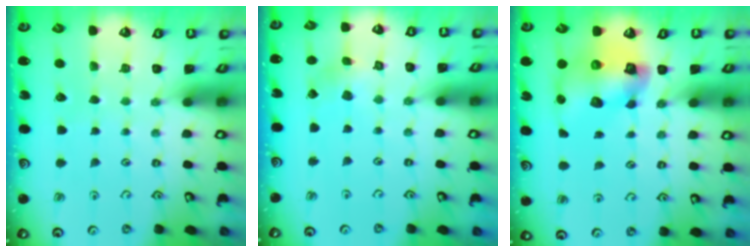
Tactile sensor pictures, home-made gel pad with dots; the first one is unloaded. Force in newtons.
{"total": 3.0, "press": 3.0, "slide": 0.2}
{"total": 12.8, "press": 12.7, "slide": 1.7}